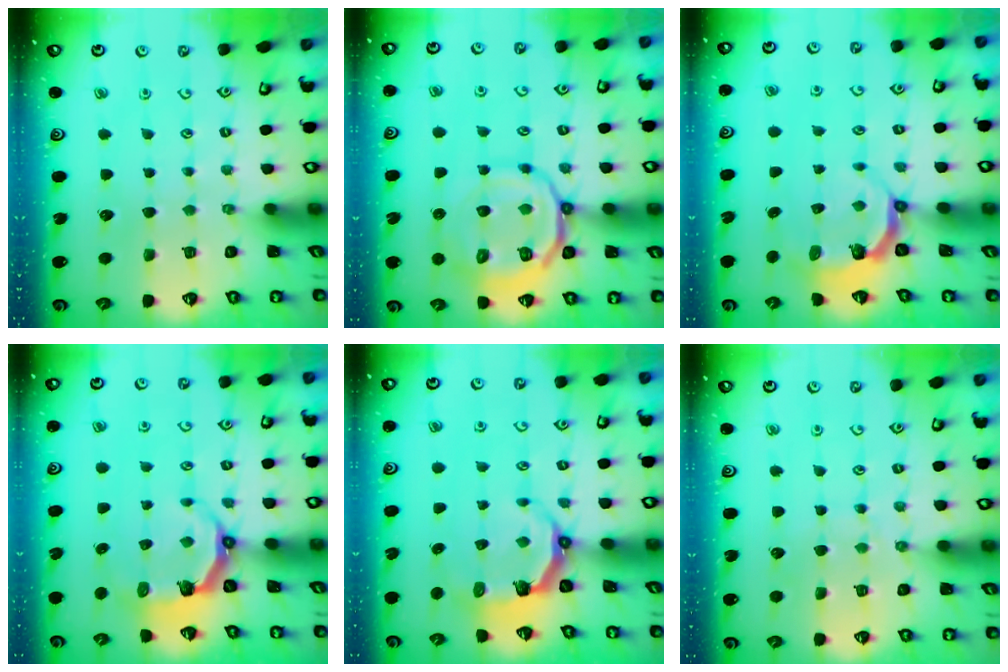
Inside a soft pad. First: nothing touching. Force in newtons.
{"total": 13.9, "press": 13.8, "slide": 1.8}
{"total": 4.6, "press": 3.5, "slide": 3.0}
{"total": 5.0, "press": 3.4, "slide": 3.6}
{"total": 5.0, "press": 3.4, "slide": 3.6}
{"total": 4.5, "press": 4.5, "slide": 0.6}